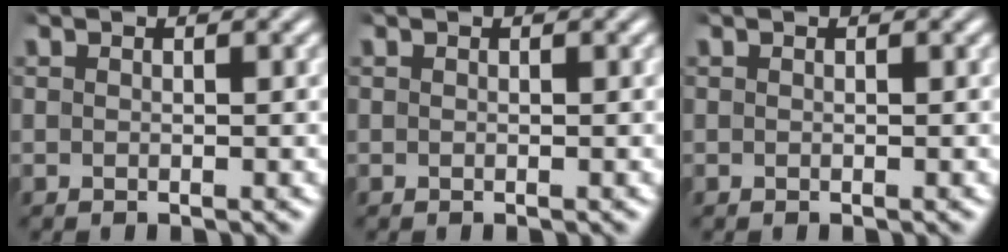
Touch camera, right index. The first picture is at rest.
{"total": 0.0}
{"total": 0.0}